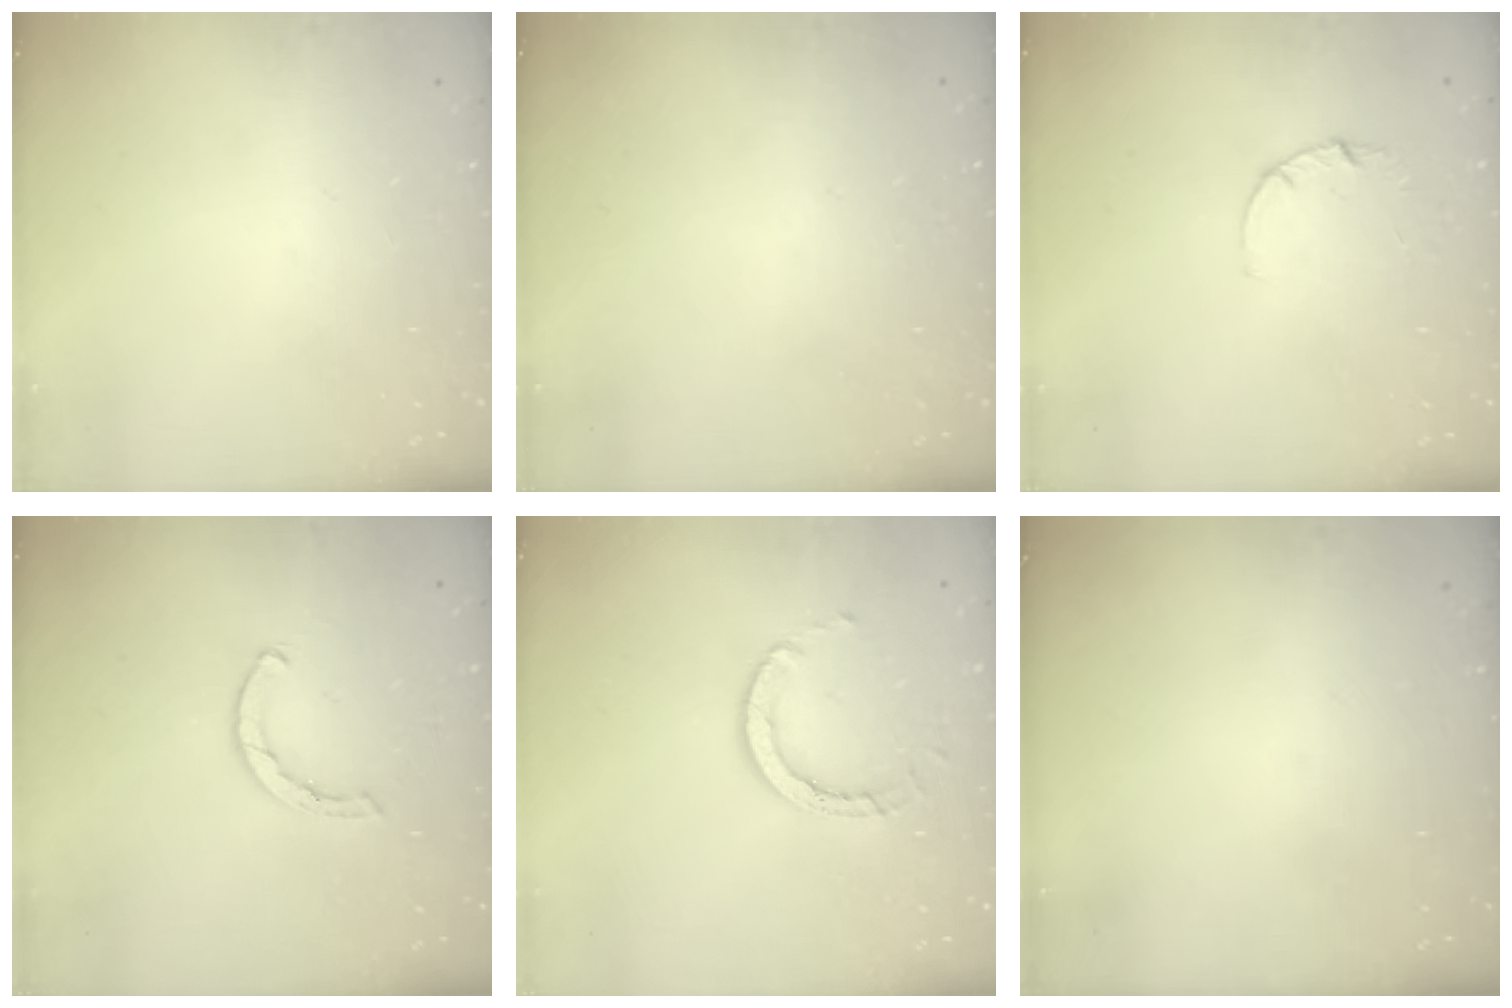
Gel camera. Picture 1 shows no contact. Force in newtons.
{"total": 2.5, "press": 2.5, "slide": 0.2}
{"total": 2.8, "press": 2.8, "slide": 0.3}
{"total": 2.0, "press": 2.0, "slide": 0.2}
{"total": 5.0, "press": 5.0, "slide": 0.3}
{"total": 0.0}